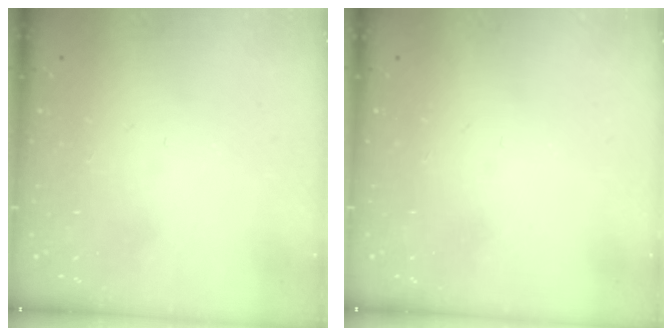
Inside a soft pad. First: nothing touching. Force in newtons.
{"total": 0.0}